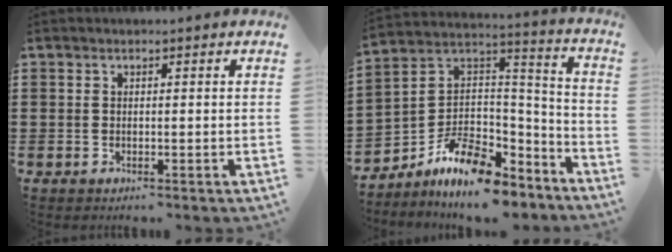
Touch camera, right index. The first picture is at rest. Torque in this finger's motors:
{"motor_torque": [-0.58, 0.67, -0.06, -0.14]}